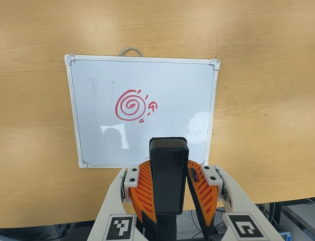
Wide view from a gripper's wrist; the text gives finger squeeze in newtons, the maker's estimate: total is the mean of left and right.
{"total": 6.7, "left": 6.0, "right": 7.4}